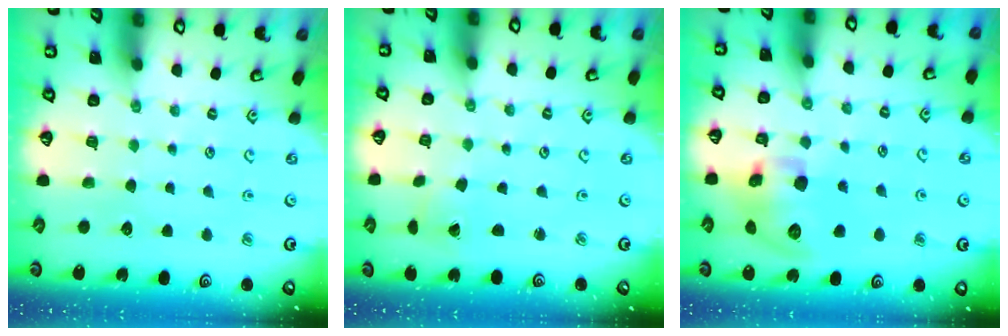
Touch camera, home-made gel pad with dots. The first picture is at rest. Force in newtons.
{"total": 1.8, "press": 1.8, "slide": 0.2}
{"total": 12.9, "press": 12.7, "slide": 2.2}